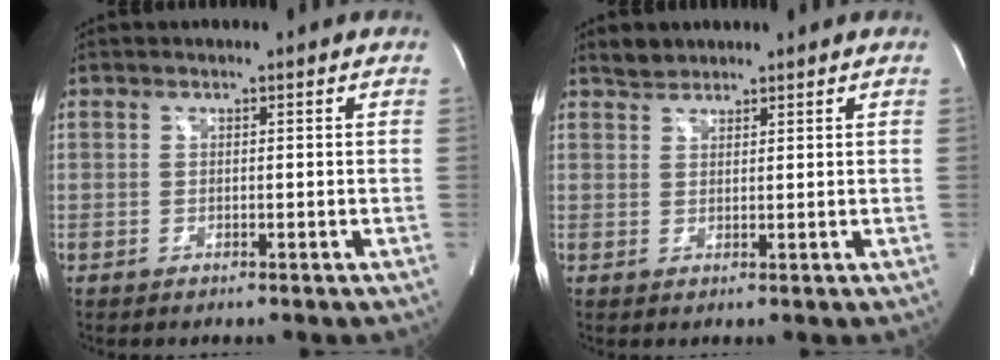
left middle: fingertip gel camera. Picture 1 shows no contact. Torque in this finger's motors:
{"motor_torque": [-0.01, 0.02, -0.06, -0.01]}